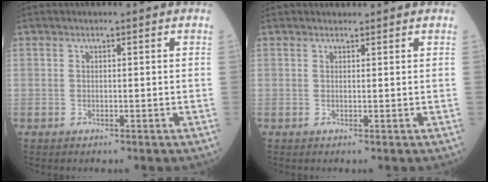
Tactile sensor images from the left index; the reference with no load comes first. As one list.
[{"total": 0.7, "force": [0.6, 0.2, 0.0], "torque": [-0.010, 0.002, 0.010]}]